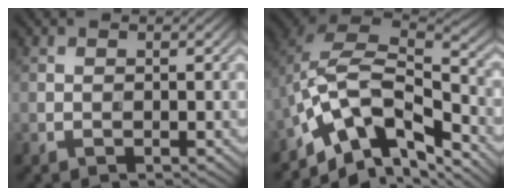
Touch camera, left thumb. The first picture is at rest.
{"total": 12.9, "force": [-7.2, 6.4, 8.6], "torque": [-0.178, 0.009, -0.134]}